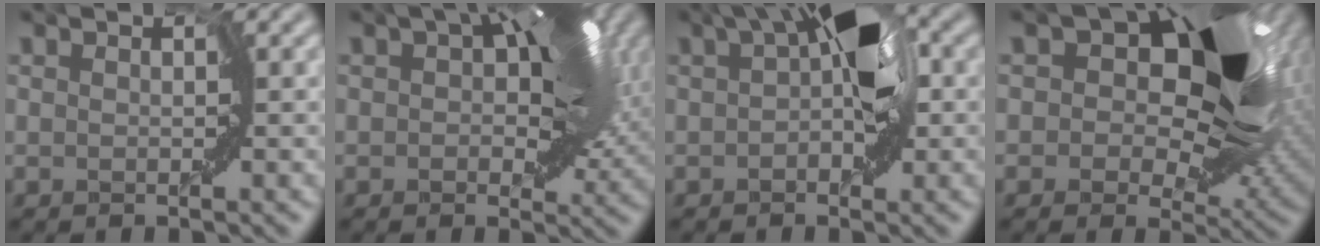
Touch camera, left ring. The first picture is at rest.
{"total": 8.4, "force": [2.4, 4.2, 6.8], "torque": [-0.089, 0.014, 0.029]}
{"total": 6.0, "force": [1.3, 2.2, 5.4], "torque": [-0.074, 0.022, 0.015]}
{"total": 14.5, "force": [4.9, 8.2, 10.9], "torque": [-0.128, 0.038, 0.060]}